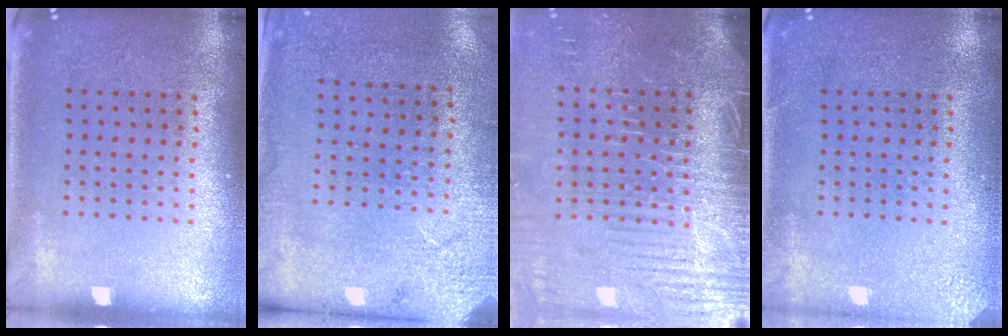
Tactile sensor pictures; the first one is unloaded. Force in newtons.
{"total": 2.7, "press": 2.2, "slide": 1.5}
{"total": 4.3, "press": 3.8, "slide": 2.1}
{"total": 2.4, "press": 2.4, "slide": 0.3}